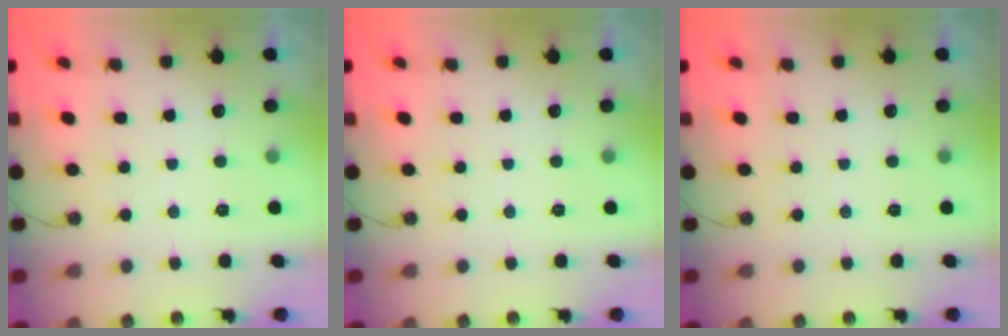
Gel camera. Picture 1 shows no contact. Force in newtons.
{"total": 0.0}
{"total": 0.0}